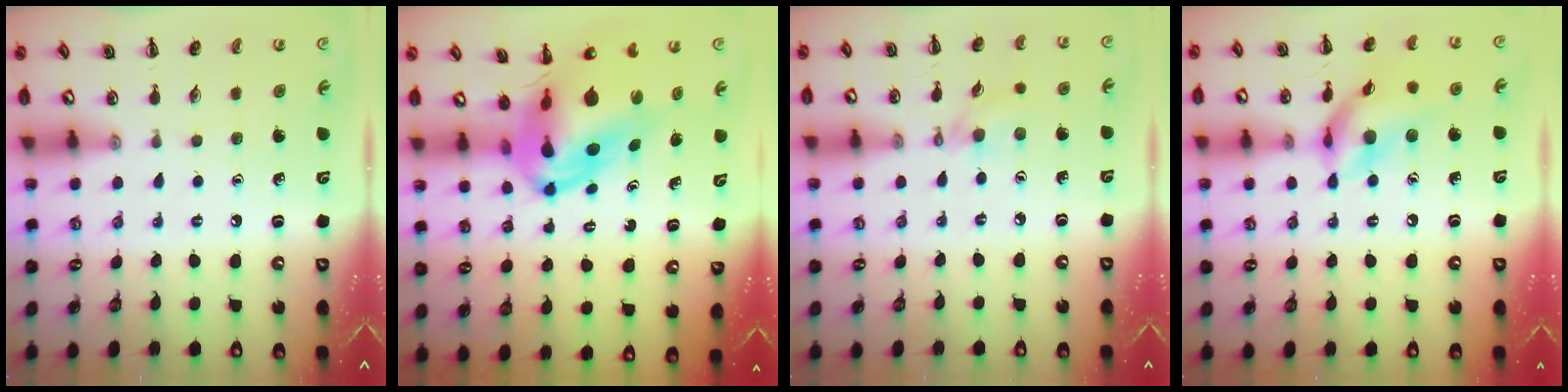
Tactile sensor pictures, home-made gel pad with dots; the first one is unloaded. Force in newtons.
{"total": 10.6, "press": 10.0, "slide": 3.4}
{"total": 3.5, "press": 3.4, "slide": 1.0}
{"total": 13.4, "press": 13.2, "slide": 2.3}